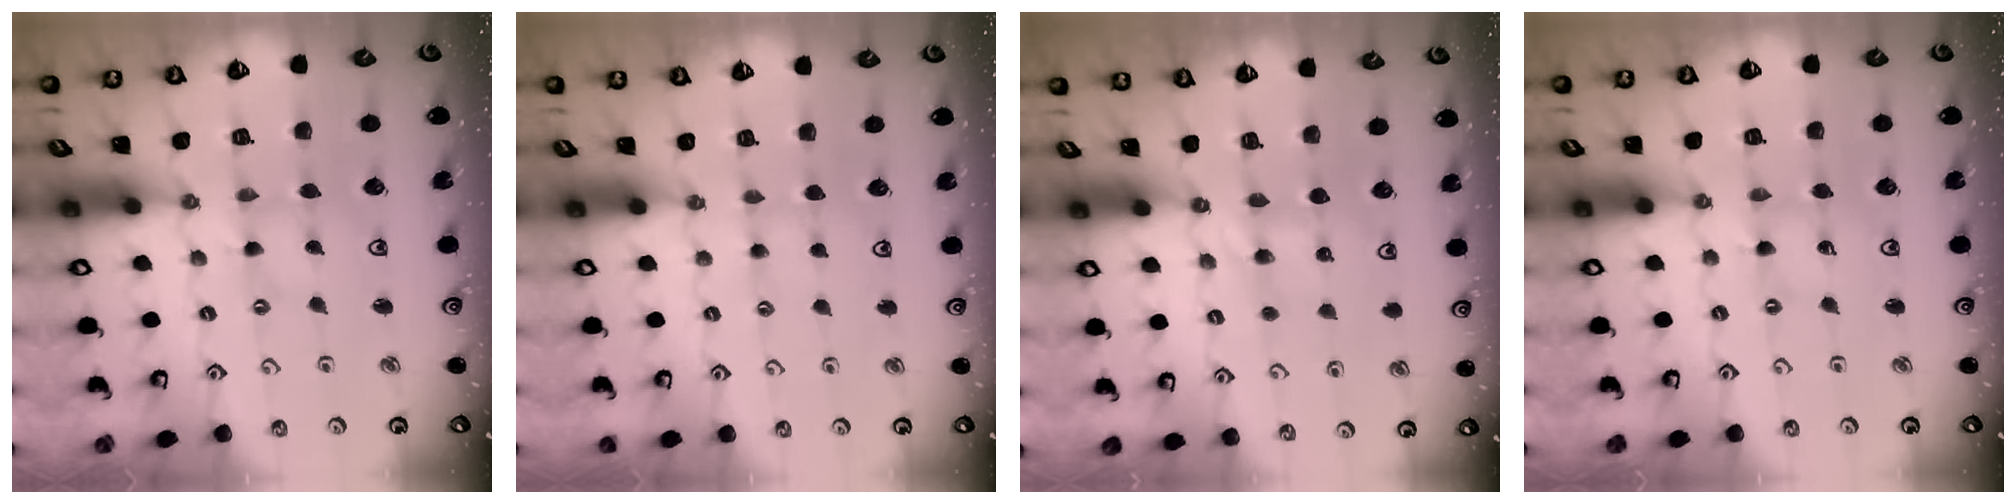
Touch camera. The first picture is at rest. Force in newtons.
{"total": 2.1, "press": 2.1, "slide": 0.3}
{"total": 4.7, "press": 4.6, "slide": 0.7}
{"total": 0.0}